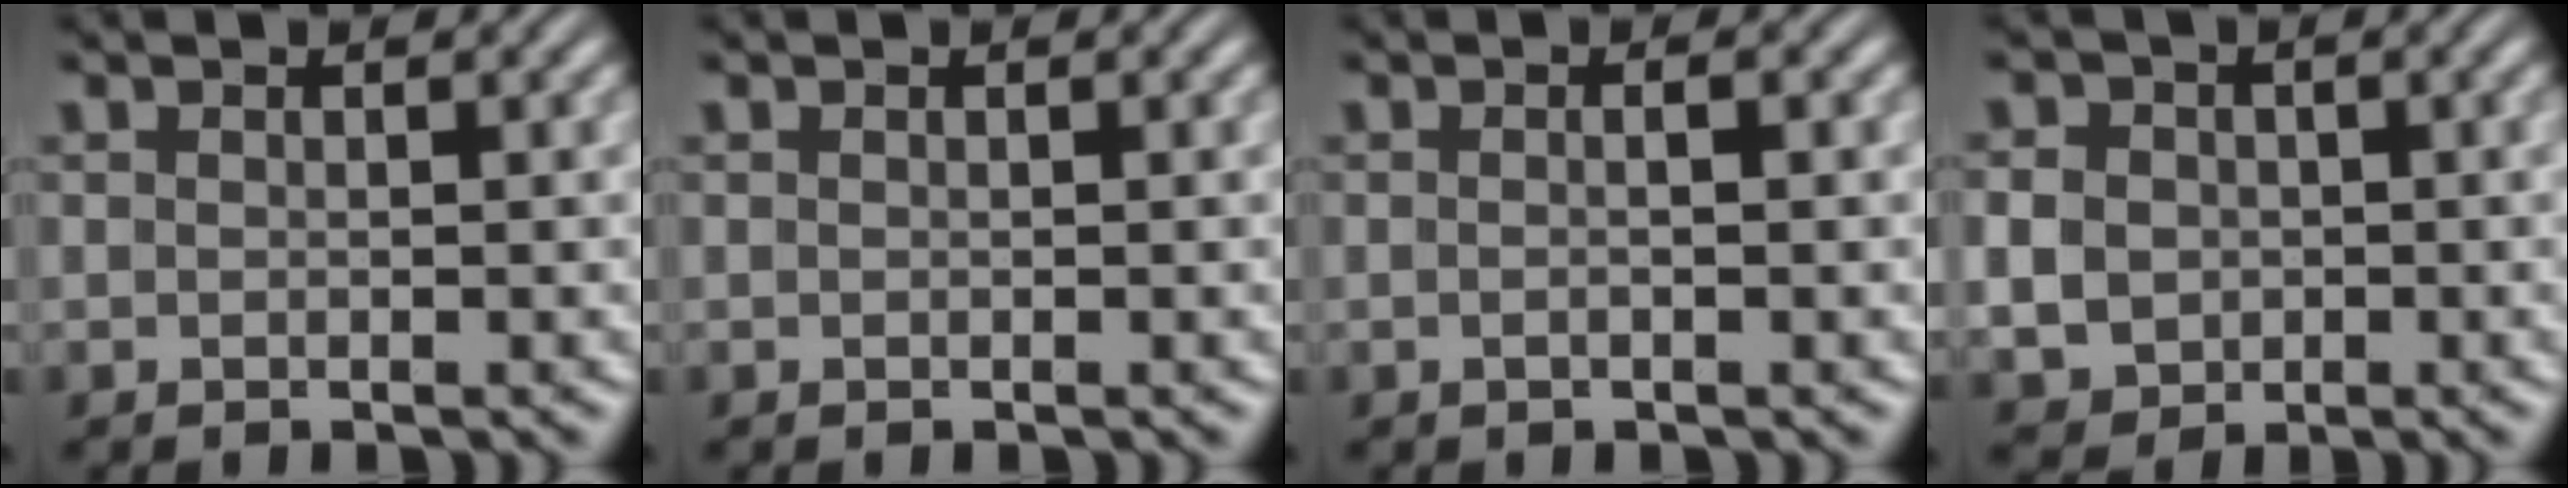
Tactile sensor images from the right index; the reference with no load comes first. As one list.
[{"total": 0.0}, {"total": 1.0, "force": [-0.3, 0.2, 0.9], "torque": [-0.015, 0.004, -0.009]}, {"total": 5.2, "force": [-0.6, 4.8, 2.0], "torque": [-0.051, -0.017, -0.006]}]